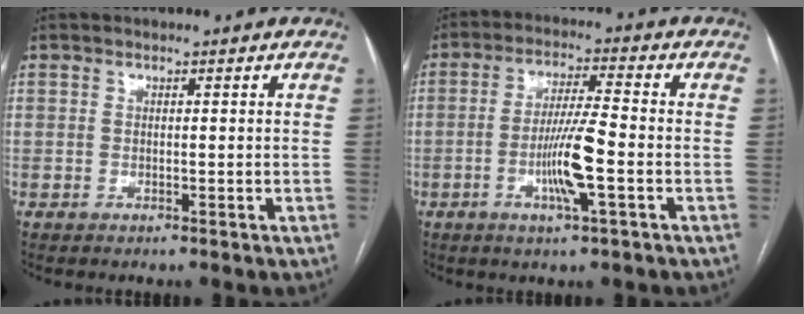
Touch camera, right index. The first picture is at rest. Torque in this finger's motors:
{"motor_torque": [0.44, 0.38, 0.22, 0.13]}